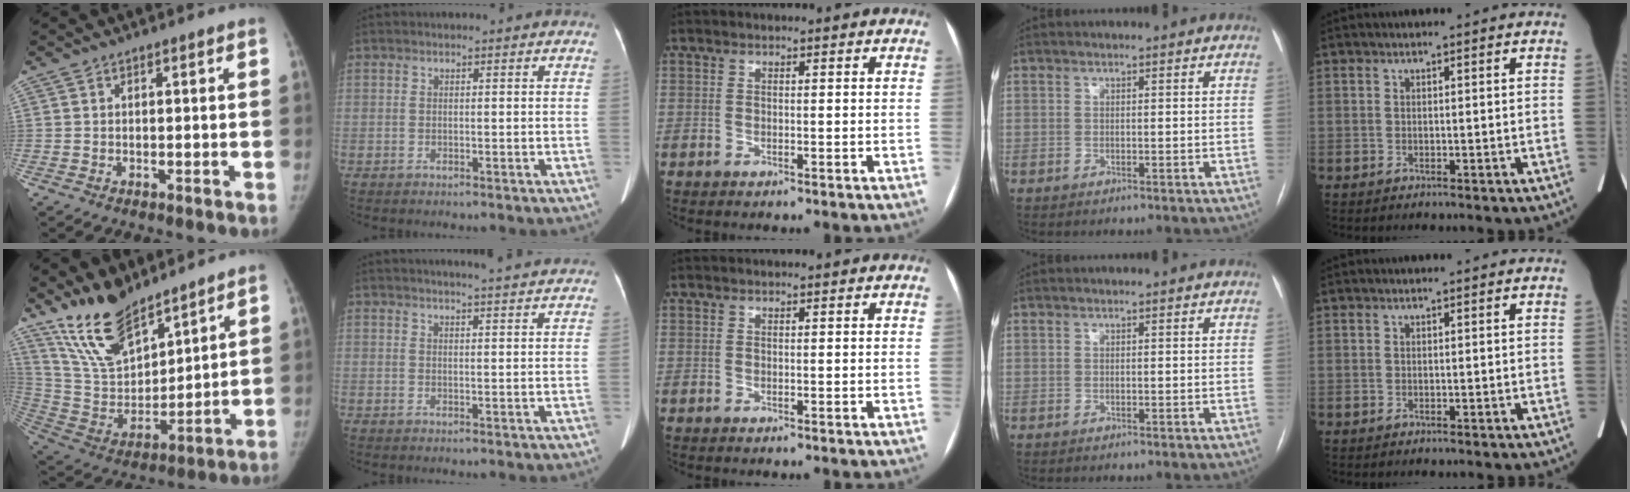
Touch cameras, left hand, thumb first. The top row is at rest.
{"thumb": {"total": 16.5, "force": [13.0, 6.7, 7.8], "torque": [-0.110, -0.071, 0.257]}, "index": {"total": 8.6, "force": [7.9, 0.0, 3.3], "torque": [-0.045, 0.012, 0.085]}}